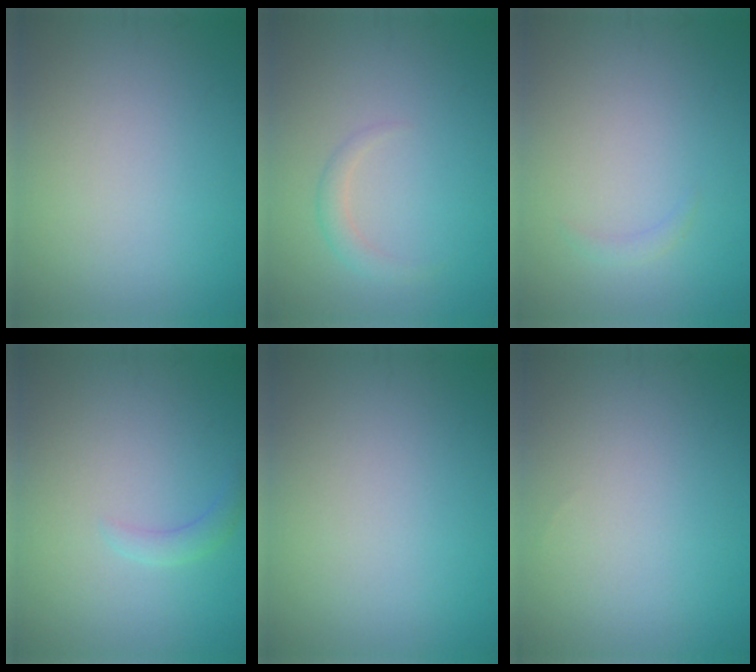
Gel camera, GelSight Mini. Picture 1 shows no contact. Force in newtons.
{"total": 1.4, "press": 1.4, "slide": 0.1}
{"total": 0.7, "press": 0.7, "slide": 0.1}
{"total": 1.4, "press": 1.4, "slide": 0.1}
{"total": 0.0}
{"total": 0.0}